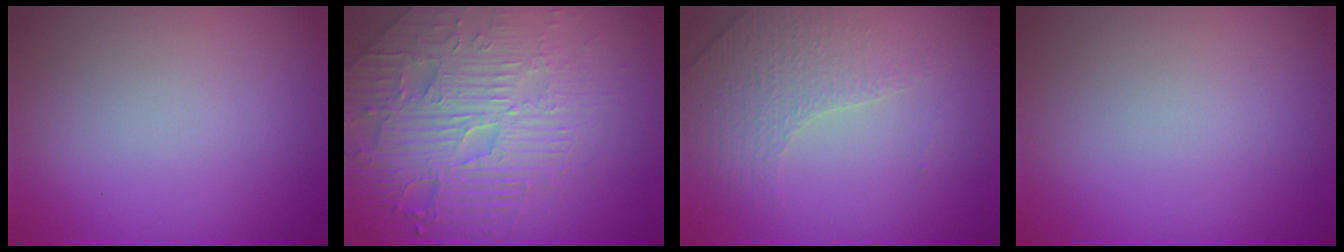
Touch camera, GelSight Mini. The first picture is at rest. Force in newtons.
{"total": 7.0, "press": 5.7, "slide": 4.1}
{"total": 4.2, "press": 2.9, "slide": 3.1}
{"total": 0.0}